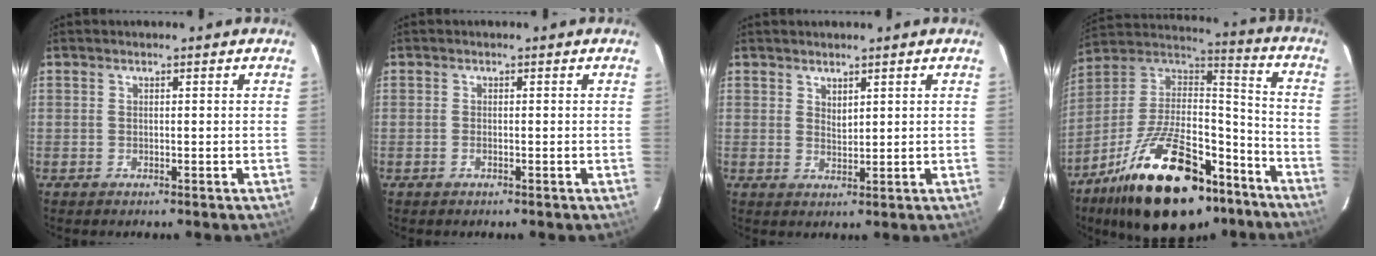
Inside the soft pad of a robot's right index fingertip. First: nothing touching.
{"total": 0.5, "force": [-0.3, 0.2, 0.4], "torque": [-0.008, 0.000, -0.006]}
{"total": 1.8, "force": [1.4, 0.8, 0.8], "torque": [-0.012, 0.000, 0.027]}
{"total": 28.9, "force": [-18.1, 13.0, 18.3], "torque": [-0.332, 0.010, -0.278]}